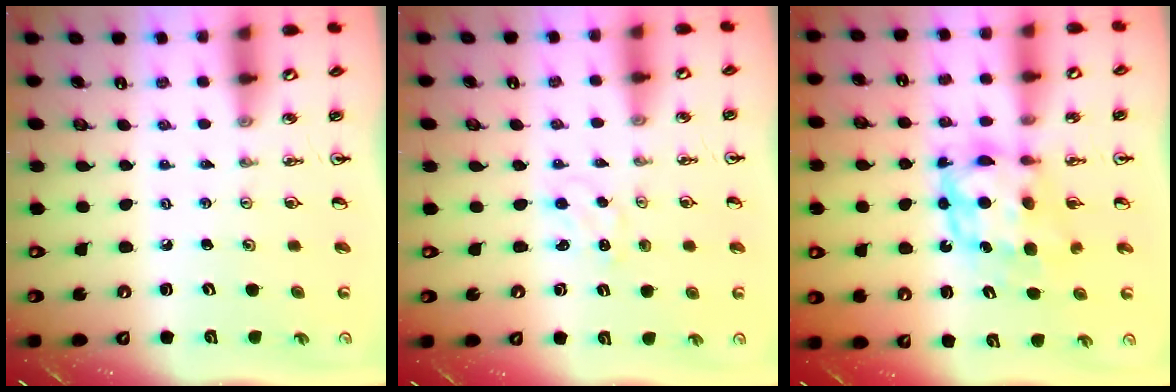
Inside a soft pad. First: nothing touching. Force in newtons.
{"total": 1.1, "press": 1.1, "slide": 0.2}
{"total": 7.1, "press": 7.1, "slide": 0.9}